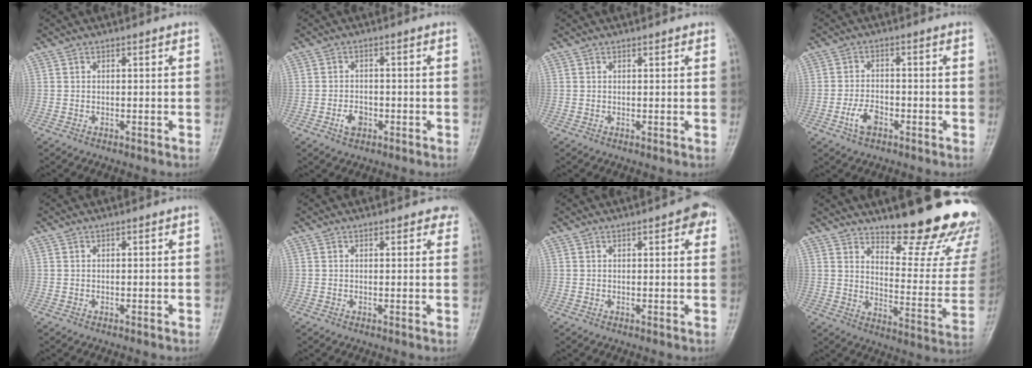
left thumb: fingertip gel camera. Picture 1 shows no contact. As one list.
[{"total": 3.0, "force": [-1.3, 2.1, 1.8], "torque": [-0.025, 0.006, -0.022]}, {"total": 0.8, "force": [0.6, 0.3, 0.4], "torque": [-0.004, -0.002, 0.005]}, {"total": 4.4, "force": [-2.1, 2.5, 2.9], "torque": [-0.053, 0.014, -0.041]}, {"total": 0.0}, {"total": 1.7, "force": [1.3, 1.0, 0.7], "torque": [0.011, -0.002, 0.008]}, {"total": 4.0, "force": [1.8, 1.5, 3.2], "torque": [-0.026, -0.001, 0.014]}, {"total": 22.8, "force": [17.1, 6.4, 13.7], "torque": [-0.141, -0.134, 0.226]}]